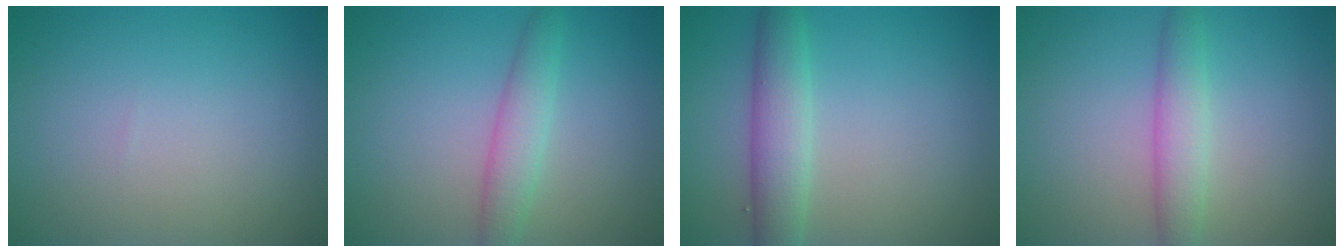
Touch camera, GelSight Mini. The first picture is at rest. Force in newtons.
{"total": 2.7, "press": 2.7, "slide": 0.1}
{"total": 3.8, "press": 3.8, "slide": 0.1}
{"total": 2.9, "press": 2.9, "slide": 0.1}